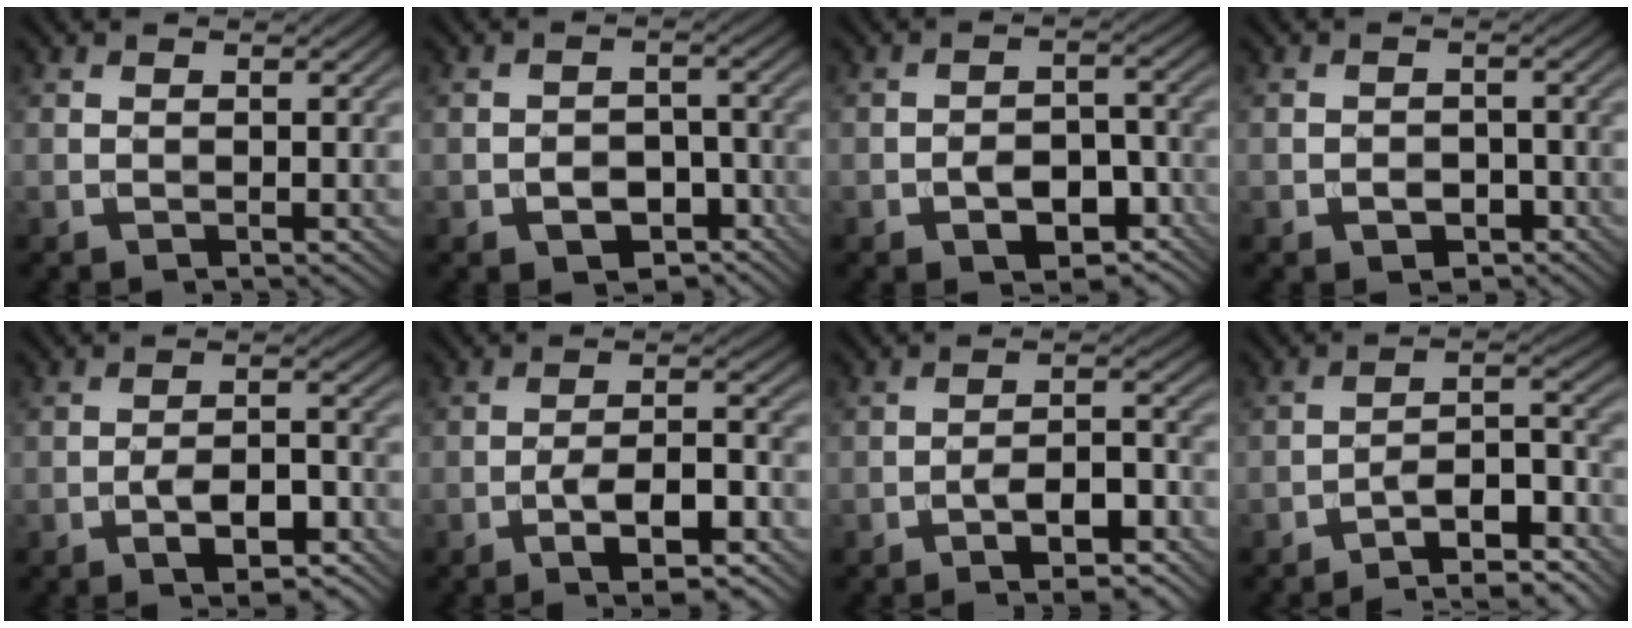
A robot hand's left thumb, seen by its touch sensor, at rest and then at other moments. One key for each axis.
{"total": 5.0, "fx": -2.5, "fy": 3.3, "fz": 2.7, "tx": -0.036, "ty": 0.000, "tz": -0.041}
{"total": 6.5, "fx": -3.1, "fy": 3.8, "fz": 4.3, "tx": -0.060, "ty": 0.001, "tz": -0.051}
{"total": 2.4, "fx": -1.2, "fy": 1.6, "fz": 1.2, "tx": -0.018, "ty": 0.002, "tz": -0.019}
{"total": 6.0, "fx": -3.2, "fy": 2.1, "fz": 4.7, "tx": -0.074, "ty": 0.008, "tz": -0.052}
{"total": 7.1, "fx": -3.7, "fy": 1.9, "fz": 5.8, "tx": -0.095, "ty": 0.009, "tz": -0.061}
{"total": 6.6, "fx": -3.8, "fy": 2.0, "fz": 4.9, "tx": -0.075, "ty": 0.010, "tz": -0.062}
{"total": 9.7, "fx": -7.5, "fy": 2.4, "fz": 5.8, "tx": -0.084, "ty": 0.009, "tz": -0.123}